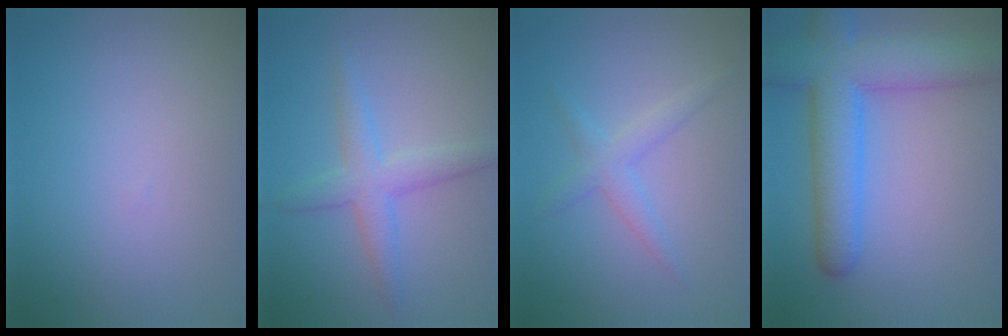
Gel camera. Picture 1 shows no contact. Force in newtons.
{"total": 3.2, "press": 3.2, "slide": 0.1}
{"total": 2.1, "press": 2.1, "slide": 0.0}
{"total": 8.9, "press": 8.9, "slide": 0.4}